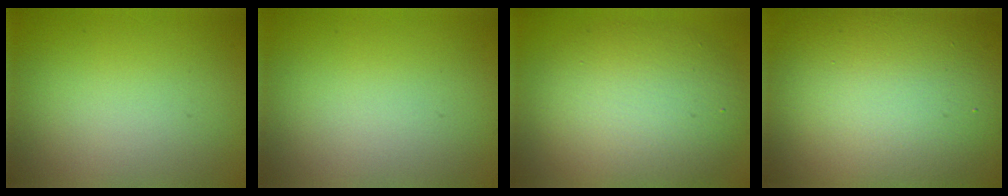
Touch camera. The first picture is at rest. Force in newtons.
{"total": 0.0}
{"total": 7.7, "press": 7.7, "slide": 0.8}
{"total": 20.5, "press": 20.4, "slide": 1.1}